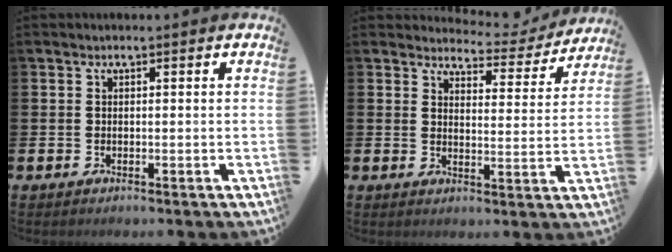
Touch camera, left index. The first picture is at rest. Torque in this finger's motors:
{"motor_torque": [0.89, -1.25, 0.27, 0.00]}